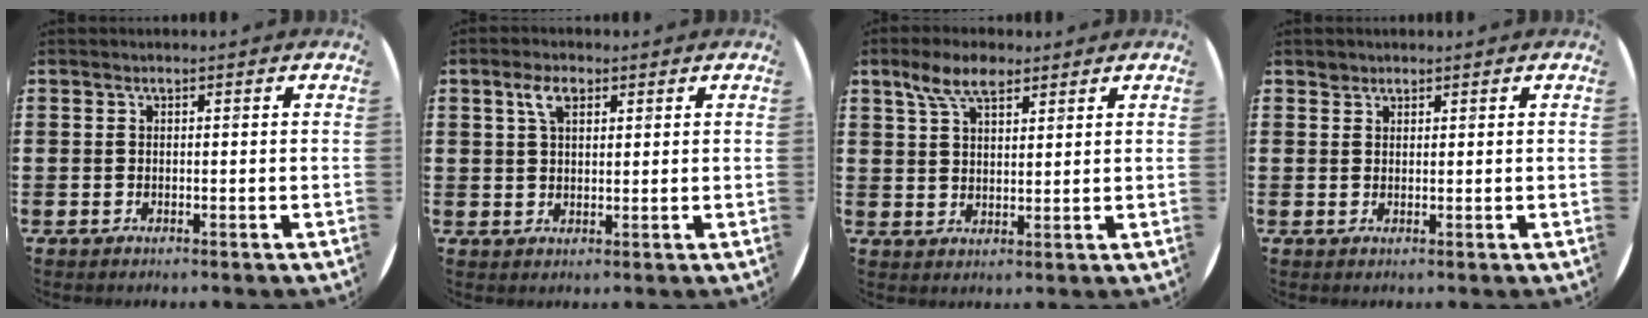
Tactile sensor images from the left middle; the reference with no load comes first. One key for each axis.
{"total": 3.6, "fx": 2.1, "fy": 1.8, "fz": 2.3, "tx": -0.044, "ty": 0.007, "tz": 0.035}
{"total": 5.8, "fx": 4.1, "fy": 2.5, "fz": 3.2, "tx": -0.064, "ty": 0.001, "tz": 0.073}
{"total": 1.1, "fx": 1.0, "fy": 0.5, "fz": -0.1, "tx": 0.002, "ty": 0.003, "tz": 0.020}